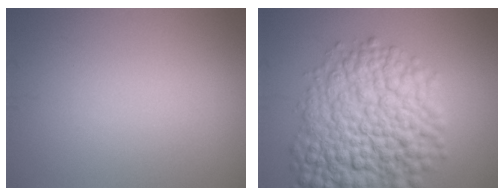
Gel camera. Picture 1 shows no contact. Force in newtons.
{"total": 11.9, "press": 11.9, "slide": 0.4}